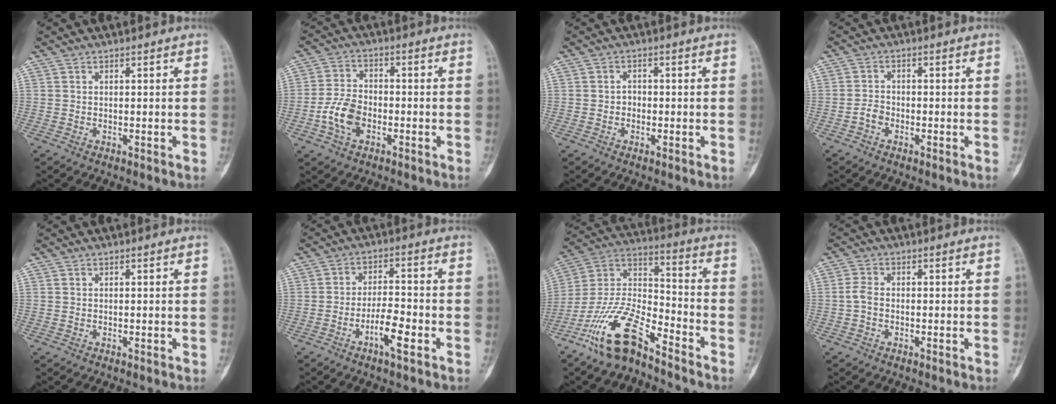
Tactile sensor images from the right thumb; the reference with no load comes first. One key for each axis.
{"total": 7.4, "fx": -2.5, "fy": 4.8, "fz": 5.1, "tx": -0.093, "ty": 0.019, "tz": -0.054}
{"total": 1.5, "fx": -0.4, "fy": 1.3, "fz": 0.7, "tx": 0.005, "ty": 0.004, "tz": -0.010}
{"total": 2.1, "fx": -1.1, "fy": 1.5, "fz": 1.0, "tx": -0.014, "ty": 0.011, "tz": -0.025}
{"total": 0.0}
{"total": 6.8, "fx": -3.2, "fy": 2.0, "fz": 5.7, "tx": -0.101, "ty": 0.021, "tz": -0.057}
{"total": 16.0, "fx": -11.2, "fy": 5.4, "fz": 10.1, "tx": -0.189, "ty": 0.076, "tz": -0.218}
{"total": 2.5, "fx": -0.6, "fy": 1.6, "fz": 1.8, "tx": -0.039, "ty": 0.007, "tz": -0.019}